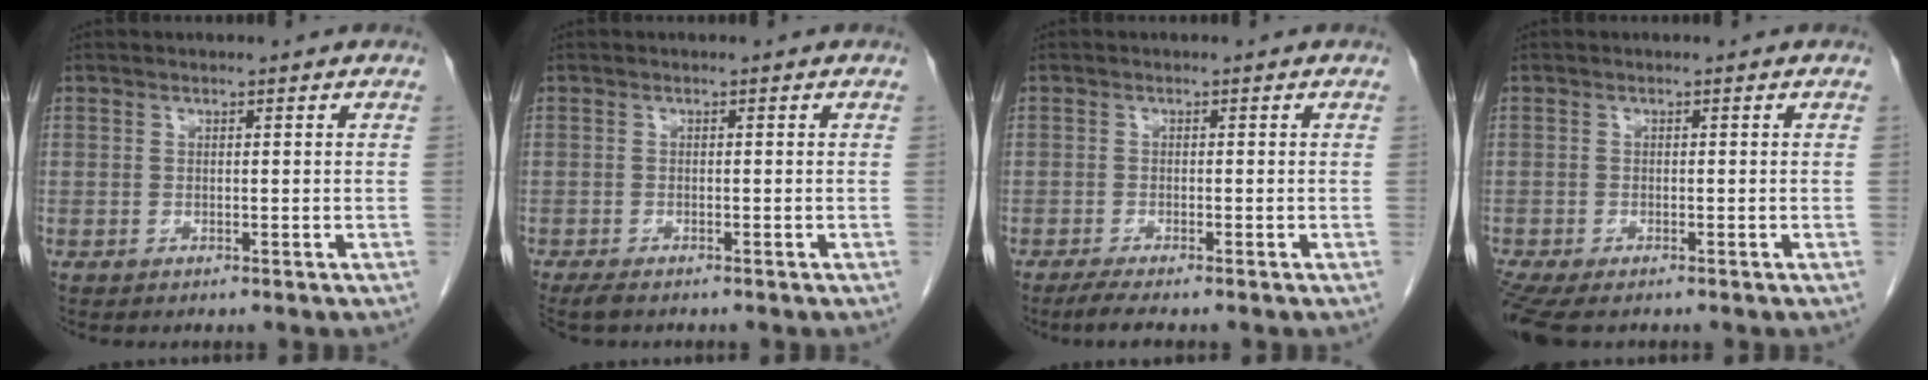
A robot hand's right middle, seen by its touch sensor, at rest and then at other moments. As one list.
[{"total": 2.7, "force": [-2.2, 0.7, 1.4], "torque": [-0.028, -0.008, -0.034]}, {"total": 2.6, "force": [-2.1, -0.1, 1.5], "torque": [-0.036, -0.008, -0.041]}, {"total": 6.6, "force": [-4.9, 2.3, 3.8], "torque": [-0.083, -0.012, -0.083]}]